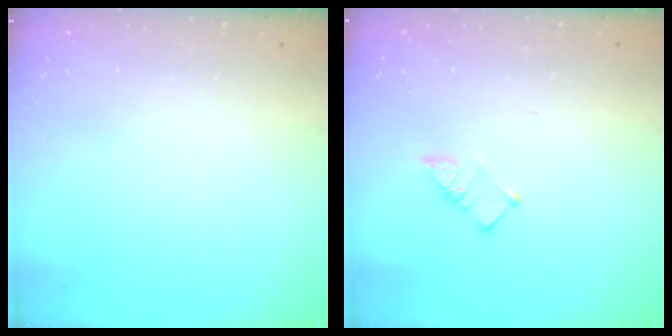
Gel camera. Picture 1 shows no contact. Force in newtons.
{"total": 3.7, "press": 3.7, "slide": 0.2}